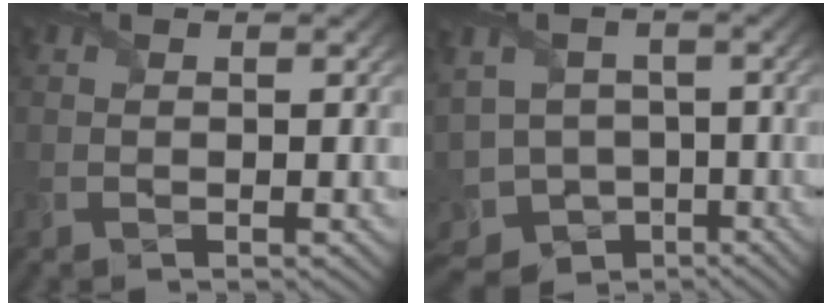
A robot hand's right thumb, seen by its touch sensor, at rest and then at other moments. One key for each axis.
{"total": 9.9, "fx": -4.4, "fy": 7.5, "fz": 4.7, "tx": -0.139, "ty": -0.019, "tz": -0.070}